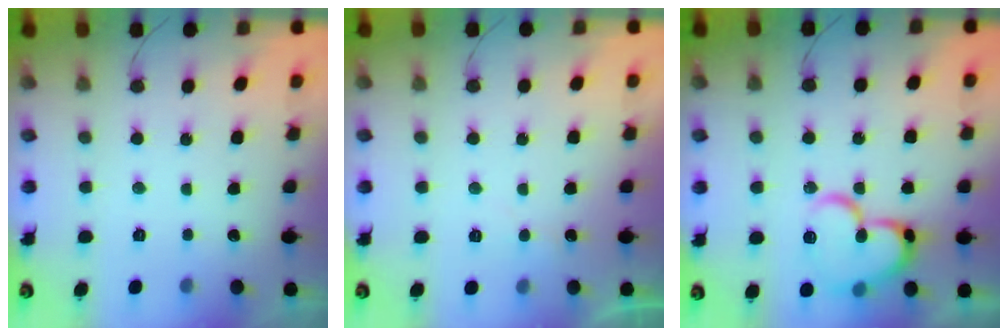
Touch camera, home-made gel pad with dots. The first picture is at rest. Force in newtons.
{"total": 5.1, "press": 5.1, "slide": 0.4}
{"total": 18.2, "press": 18.1, "slide": 2.0}